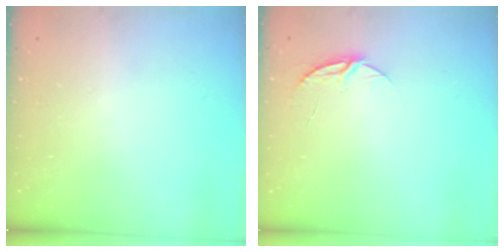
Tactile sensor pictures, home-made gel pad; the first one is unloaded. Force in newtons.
{"total": 5.6, "press": 5.5, "slide": 0.6}